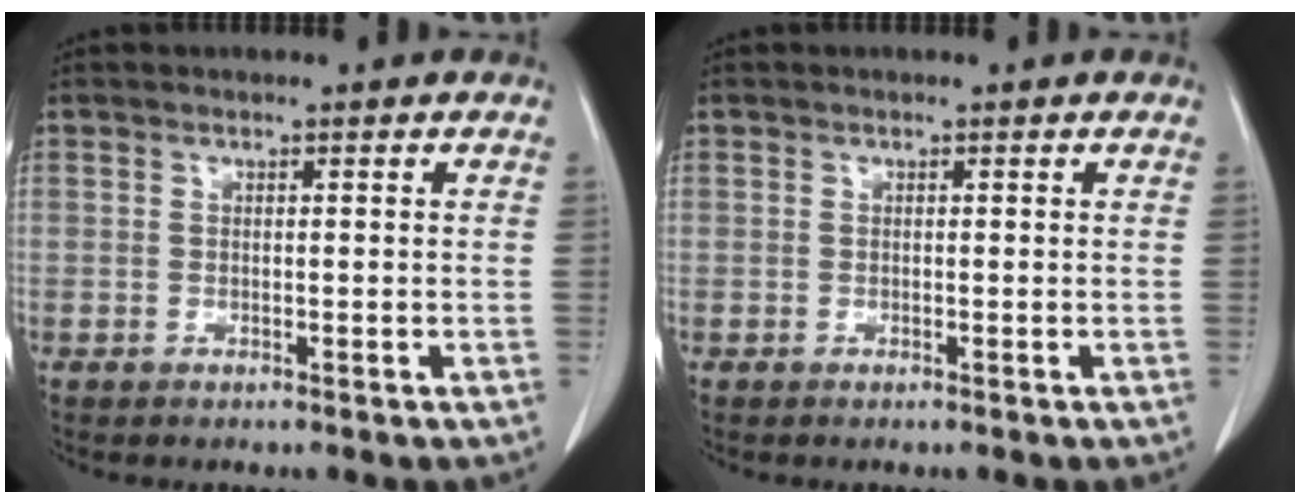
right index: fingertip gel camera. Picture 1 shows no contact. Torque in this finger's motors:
{"motor_torque": [-0.17, 0.16, -0.20, -0.08]}